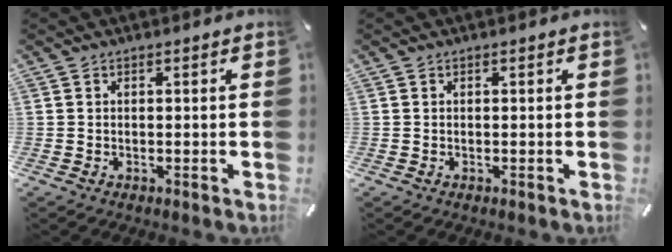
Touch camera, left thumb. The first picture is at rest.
{"total": 0.0}